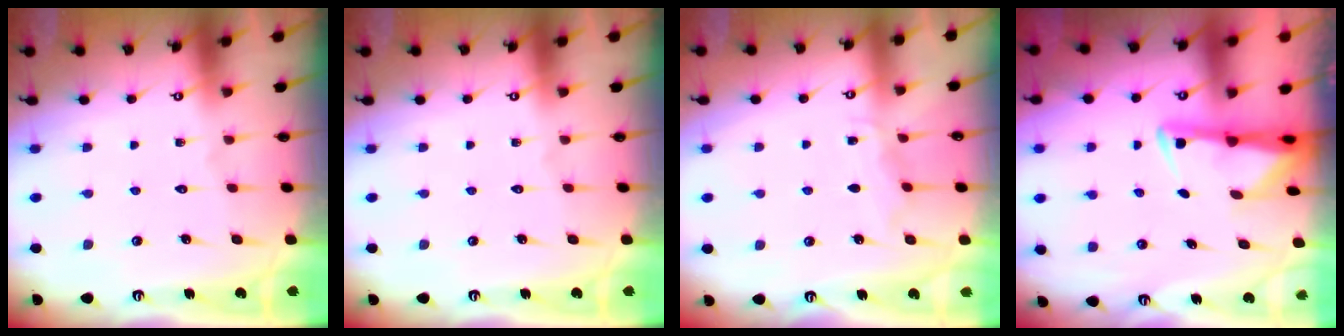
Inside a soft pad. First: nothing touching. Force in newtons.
{"total": 0.0}
{"total": 5.1, "press": 5.1, "slide": 0.5}
{"total": 2.9, "press": 2.8, "slide": 0.6}